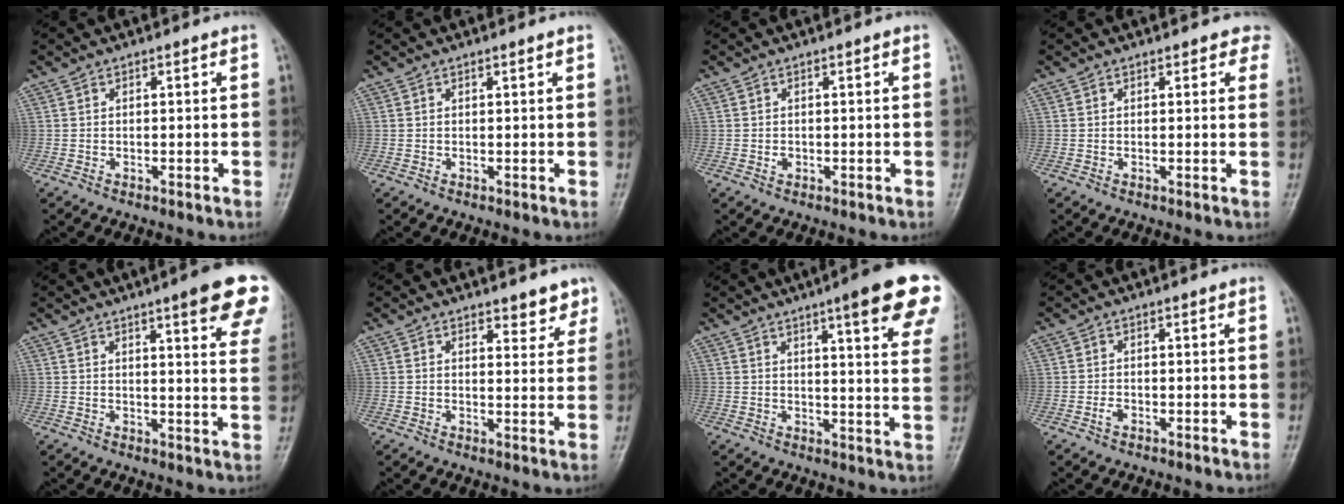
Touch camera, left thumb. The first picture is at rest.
{"total": 0.6, "force": [0.5, -0.1, 0.4], "torque": [-0.010, -0.002, 0.009]}
{"total": 0.8, "force": [-0.1, 0.7, 0.4], "torque": [-0.004, 0.001, -0.002]}
{"total": 3.6, "force": [2.9, 1.9, 1.2], "torque": [0.023, -0.007, 0.016]}
{"total": 14.7, "force": [8.9, 2.5, 11.4], "torque": [-0.120, -0.032, 0.099]}
{"total": 4.7, "force": [3.6, 2.0, 2.2], "torque": [0.002, -0.022, 0.048]}
{"total": 17.6, "force": [10.4, 2.8, 13.9], "torque": [-0.156, -0.033, 0.120]}
{"total": 1.1, "force": [-0.6, 0.7, 0.7], "torque": [-0.016, 0.003, -0.012]}